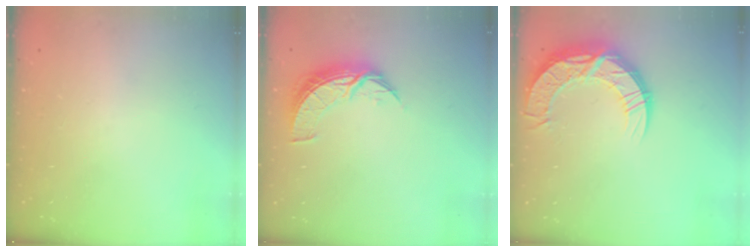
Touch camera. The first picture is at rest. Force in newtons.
{"total": 8.5, "press": 8.5, "slide": 0.5}
{"total": 15.3, "press": 15.3, "slide": 1.0}